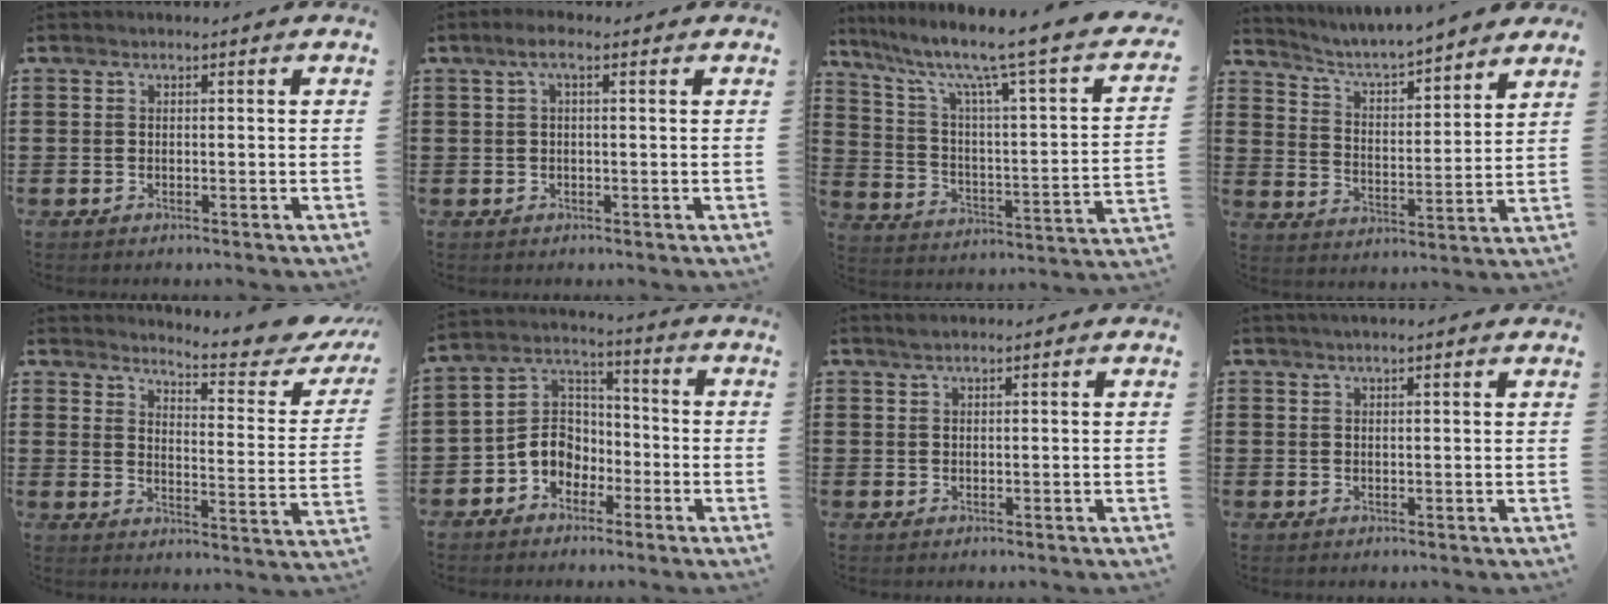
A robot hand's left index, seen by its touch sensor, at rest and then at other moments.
{"total": 2.1, "force": [-0.1, 0.6, 2.0], "torque": [-0.046, 0.001, -0.007]}
{"total": 8.7, "force": [6.3, 0.2, 6.0], "torque": [-0.142, -0.053, 0.089]}
{"total": 4.9, "force": [4.7, 0.4, 1.3], "torque": [-0.049, -0.034, 0.074]}
{"total": 5.3, "force": [4.9, -0.3, 1.9], "torque": [-0.040, -0.052, 0.077]}
{"total": 6.4, "force": [-3.1, 5.1, 2.3], "torque": [-0.074, 0.007, -0.069]}
{"total": 1.1, "force": [0.8, 0.1, 0.7], "torque": [-0.014, 0.000, 0.015]}
{"total": 1.1, "force": [0.8, 0.1, 0.6], "torque": [-0.013, 0.001, 0.015]}